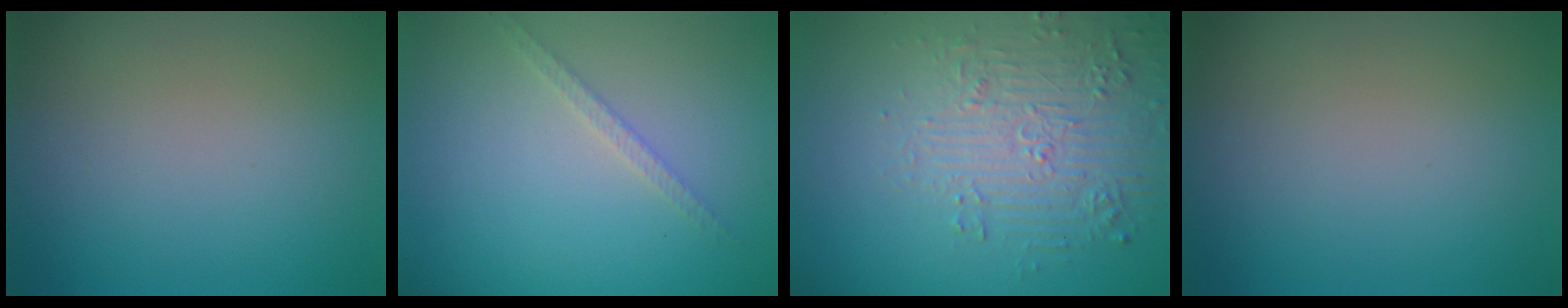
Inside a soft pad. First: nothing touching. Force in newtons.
{"total": 1.3, "press": 1.3, "slide": 0.2}
{"total": 4.9, "press": 4.1, "slide": 2.7}
{"total": 0.0}